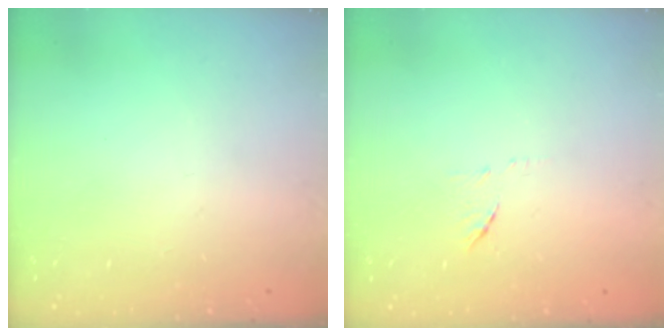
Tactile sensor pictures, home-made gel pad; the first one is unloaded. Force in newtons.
{"total": 6.1, "press": 6.1, "slide": 0.3}